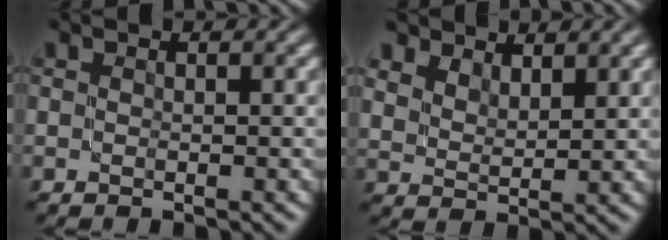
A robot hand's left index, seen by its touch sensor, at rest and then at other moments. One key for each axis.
{"total": 4.3, "fx": 3.6, "fy": 2.0, "fz": 1.2, "tx": -0.041, "ty": -0.009, "tz": 0.072}